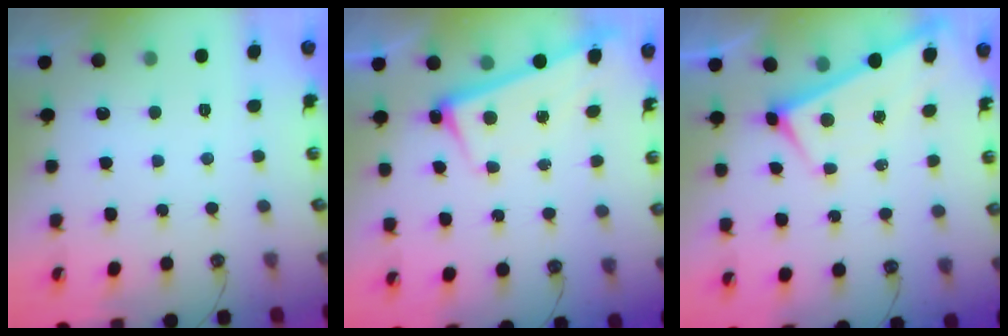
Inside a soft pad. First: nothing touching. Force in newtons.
{"total": 2.7, "press": 2.6, "slide": 0.7}
{"total": 1.4, "press": 1.3, "slide": 0.5}